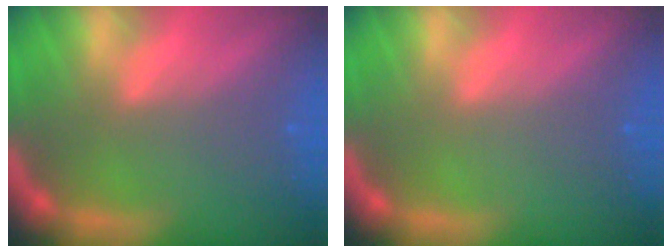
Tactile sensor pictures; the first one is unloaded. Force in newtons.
{"total": 0.0}